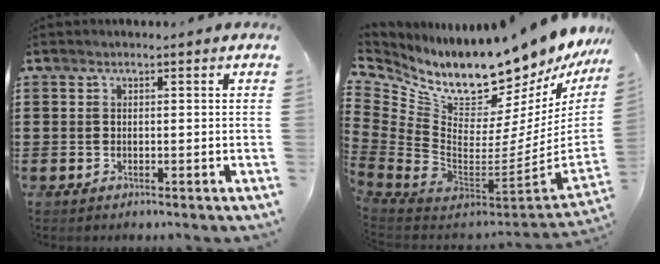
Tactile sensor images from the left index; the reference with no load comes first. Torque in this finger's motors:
{"motor_torque": [2.14, 0.00, 1.00, 0.11]}